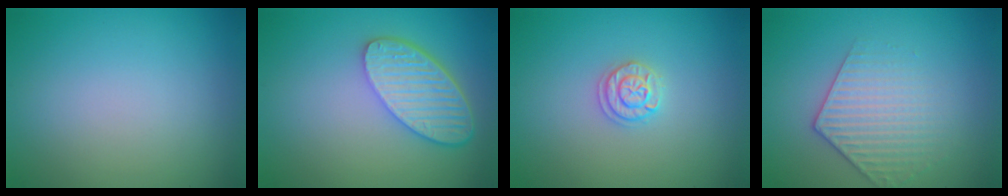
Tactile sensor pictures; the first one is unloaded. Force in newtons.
{"total": 5.6, "press": 4.5, "slide": 3.3}
{"total": 1.8, "press": 1.8, "slide": 0.3}
{"total": 3.1, "press": 3.0, "slide": 1.0}